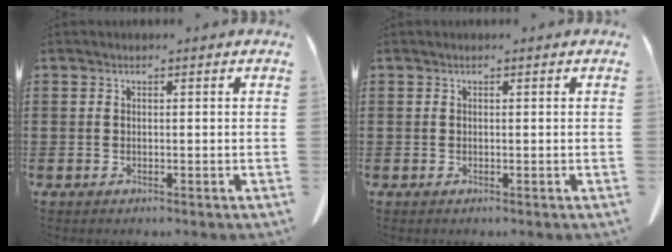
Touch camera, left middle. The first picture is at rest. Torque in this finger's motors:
{"motor_torque": [0.00, 0.00, 0.01, 0.01]}